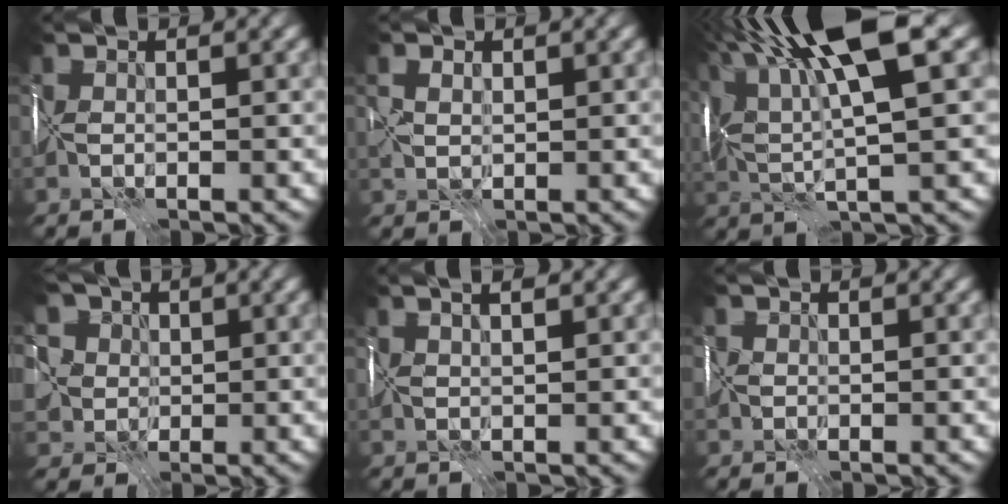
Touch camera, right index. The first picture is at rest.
{"total": 1.1, "force": [0.7, 0.8, 0.3], "torque": [-0.003, 0.008, 0.015]}
{"total": 12.7, "force": [5.5, 2.9, 11.1], "torque": [-0.211, 0.026, 0.095]}
{"total": 9.3, "force": [4.1, 7.5, 3.6], "torque": [-0.067, 0.033, 0.038]}
{"total": 3.0, "force": [2.0, 0.9, 2.1], "torque": [-0.009, 0.026, 0.010]}
{"total": 0.9, "force": [0.1, 0.9, 0.0], "torque": [0.010, 0.006, -0.004]}